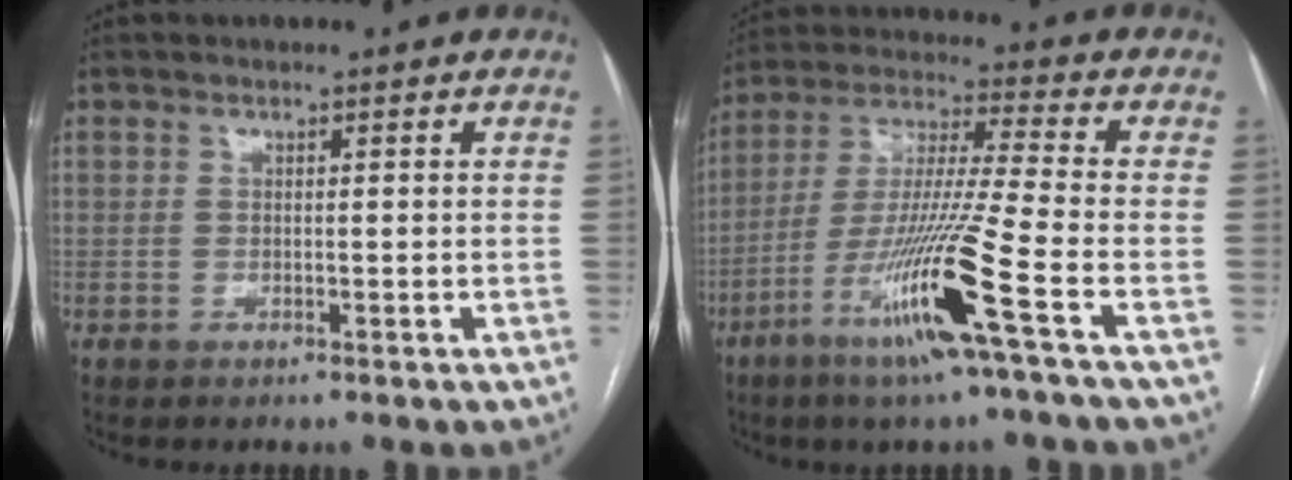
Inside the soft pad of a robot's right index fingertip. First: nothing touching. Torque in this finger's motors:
{"motor_torque": [1.98, -0.15, 1.05, 0.21]}